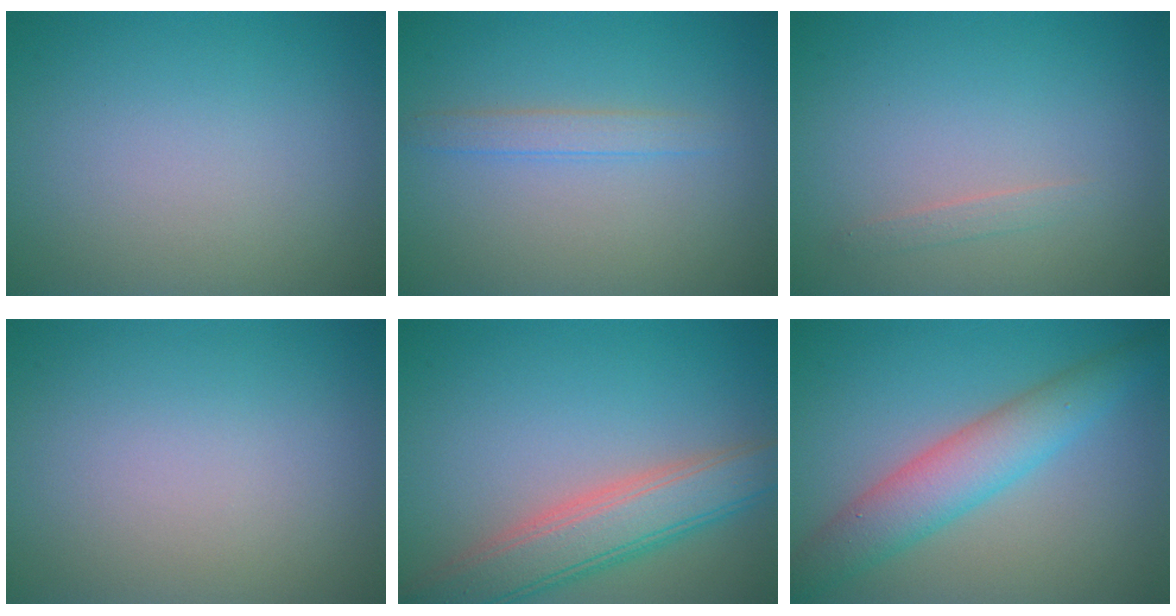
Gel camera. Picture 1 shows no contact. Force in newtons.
{"total": 1.8, "press": 1.8, "slide": 0.0}
{"total": 0.8, "press": 0.8, "slide": 0.0}
{"total": 0.0}
{"total": 6.0, "press": 6.0, "slide": 0.2}
{"total": 5.2, "press": 5.2, "slide": 0.0}